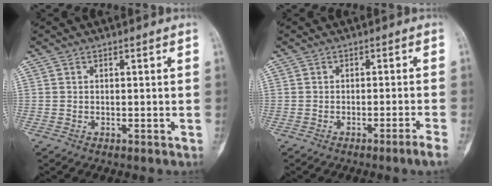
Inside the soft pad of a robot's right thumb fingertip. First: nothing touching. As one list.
[{"total": 2.7, "force": [-1.8, -0.8, 1.9], "torque": [-0.043, 0.011, -0.027]}]